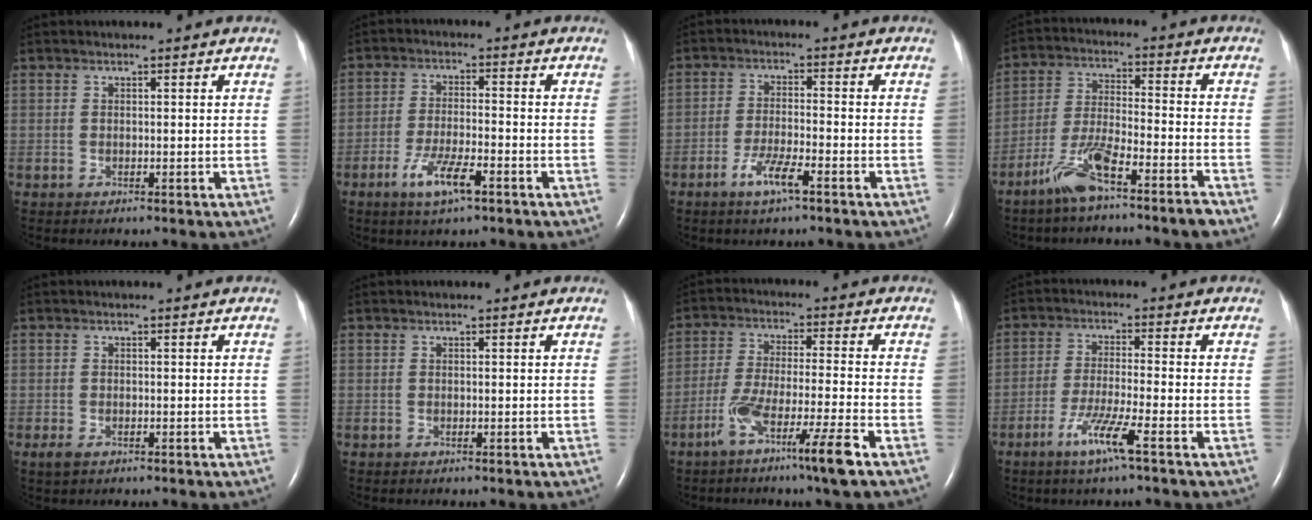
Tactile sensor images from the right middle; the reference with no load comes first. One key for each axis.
{"total": 6.2, "fx": -3.5, "fy": 1.0, "fz": 5.0, "tx": -0.104, "ty": -0.007, "tz": -0.062}
{"total": 4.9, "fx": -3.0, "fy": 0.5, "fz": 3.9, "tx": -0.081, "ty": -0.005, "tz": -0.057}
{"total": 8.4, "fx": -6.0, "fy": 0.9, "fz": 5.9, "tx": -0.126, "ty": -0.004, "tz": -0.116}
{"total": 1.5, "fx": -0.8, "fy": 0.7, "fz": 1.0, "tx": -0.023, "ty": -0.002, "tz": -0.011}
{"total": 0.0}
{"total": 9.9, "fx": -5.9, "fy": -0.8, "fz": 7.9, "tx": -0.148, "ty": -0.018, "tz": -0.110}
{"total": 6.3, "fx": -3.6, "fy": -0.6, "fz": 5.2, "tx": -0.105, "ty": -0.014, "tz": -0.071}